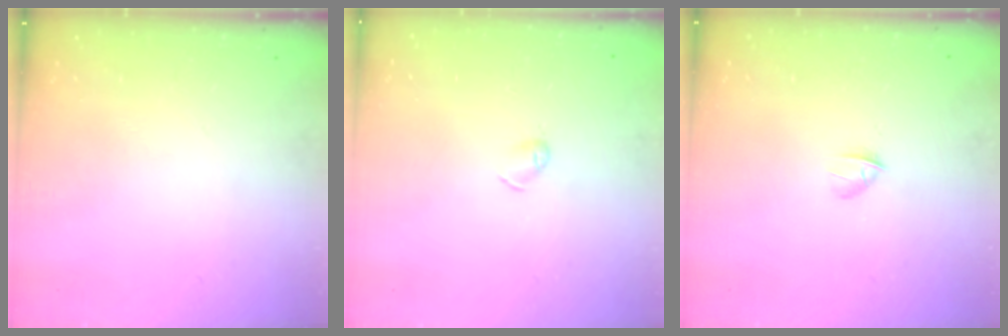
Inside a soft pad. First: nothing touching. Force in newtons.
{"total": 3.5, "press": 3.5, "slide": 0.6}
{"total": 1.7, "press": 1.6, "slide": 0.5}